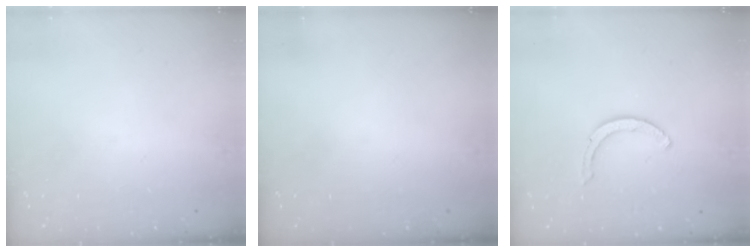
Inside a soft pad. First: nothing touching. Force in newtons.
{"total": 0.0}
{"total": 2.9, "press": 2.9, "slide": 0.4}